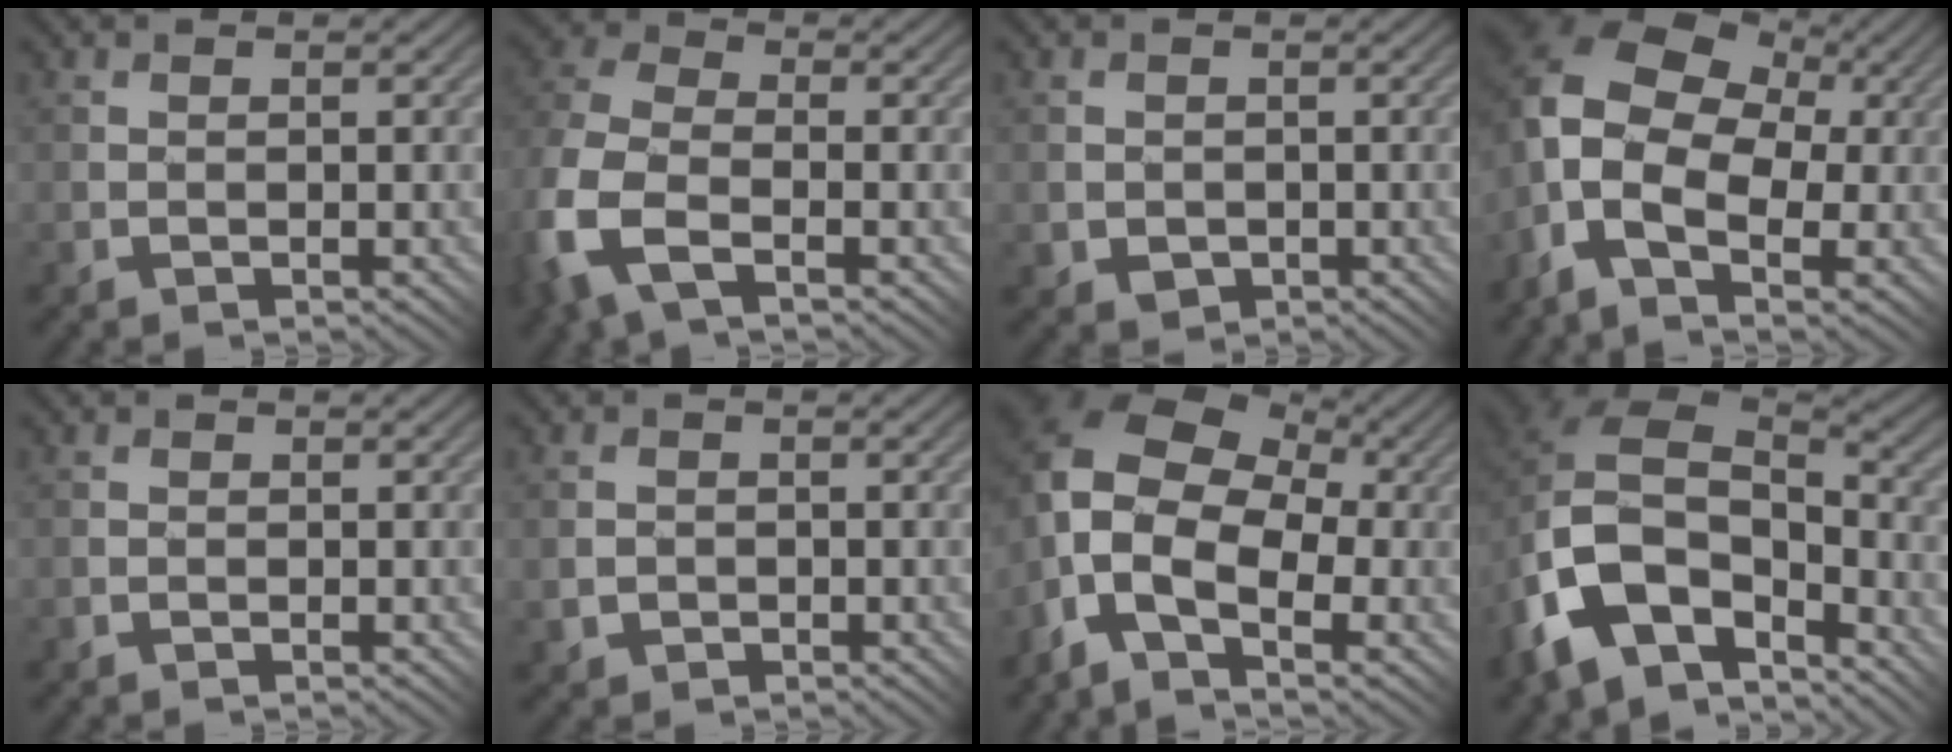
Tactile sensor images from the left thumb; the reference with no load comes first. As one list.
[{"total": 9.7, "force": [-3.9, 5.8, 6.8], "torque": [-0.191, -0.015, -0.081]}, {"total": 1.7, "force": [-0.4, 1.6, 0.3], "torque": [-0.011, -0.009, -0.006]}, {"total": 12.7, "force": [-1.8, 8.9, 8.8], "torque": [-0.195, -0.004, -0.034]}, {"total": 0.5, "force": [-0.1, 0.4, -0.3], "torque": [0.009, -0.001, -0.005]}, {"total": 1.6, "force": [-0.5, 1.5, 0.4], "torque": [-0.008, -0.003, -0.009]}, {"total": 12.8, "force": [-3.1, 8.7, 8.9], "torque": [-0.193, -0.010, -0.060]}, {"total": 13.7, "force": [-6.8, 8.8, 8.1], "torque": [-0.183, -0.045, -0.119]}]